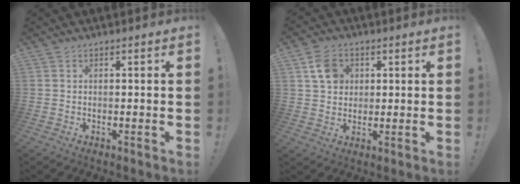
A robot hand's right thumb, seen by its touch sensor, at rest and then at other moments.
{"total": 7.9, "force": [3.0, 6.5, 3.2], "torque": [-0.045, -0.001, 0.058]}